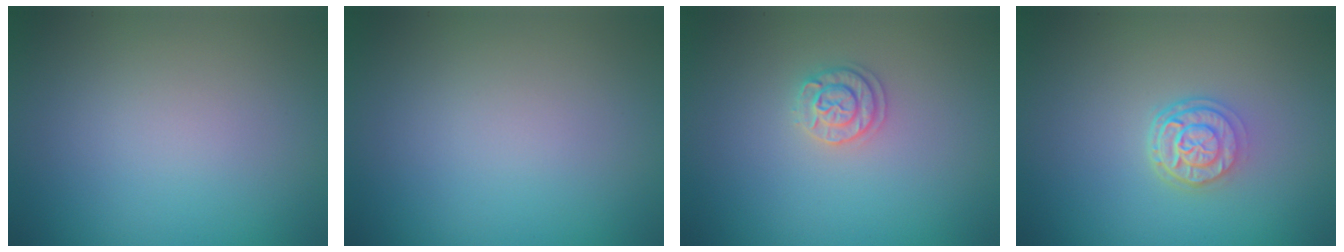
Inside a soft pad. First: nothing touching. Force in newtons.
{"total": 0.0}
{"total": 1.8, "press": 1.7, "slide": 0.3}
{"total": 3.1, "press": 2.5, "slide": 2.0}